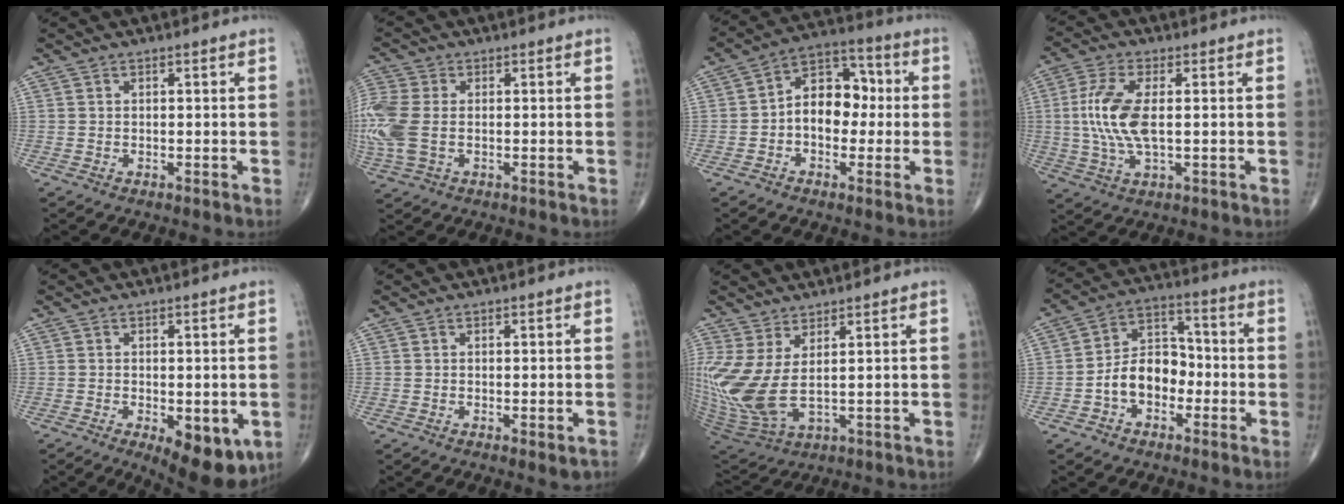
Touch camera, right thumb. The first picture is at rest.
{"total": 10.7, "force": [-0.7, 6.7, 8.2], "torque": [-0.236, 0.007, -0.011]}
{"total": 11.0, "force": [-0.5, 7.7, 7.9], "torque": [-0.091, 0.040, -0.021]}
{"total": 10.6, "force": [0.5, 4.3, 9.6], "torque": [-0.224, 0.001, 0.011]}
{"total": 11.2, "force": [-4.2, 5.0, 9.1], "torque": [-0.112, -0.009, -0.050]}
{"total": 2.0, "force": [-0.8, 0.7, 1.7], "torque": [-0.019, -0.003, -0.008]}
{"total": 12.8, "force": [2.0, 5.3, 11.5], "torque": [-0.284, -0.024, 0.061]}
{"total": 10.5, "force": [-2.9, 7.3, 6.9], "torque": [-0.091, 0.044, -0.063]}